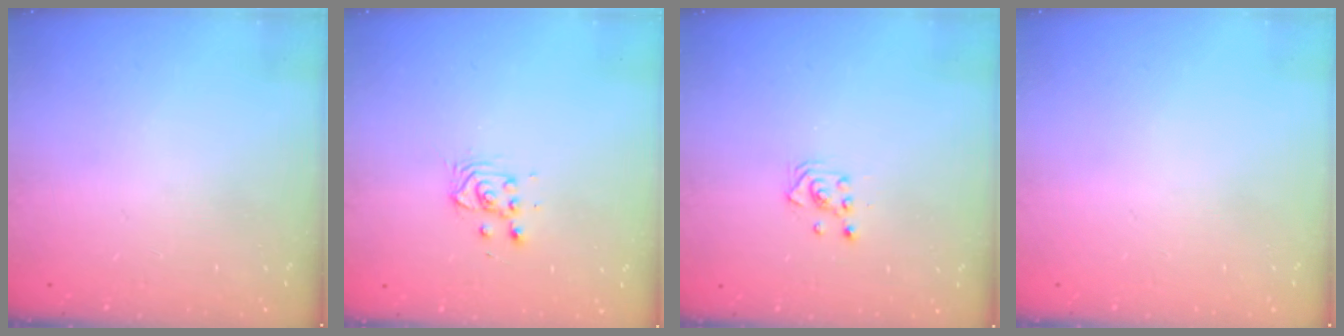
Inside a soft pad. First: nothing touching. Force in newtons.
{"total": 3.6, "press": 3.6, "slide": 0.1}
{"total": 2.9, "press": 2.8, "slide": 0.3}
{"total": 0.0}